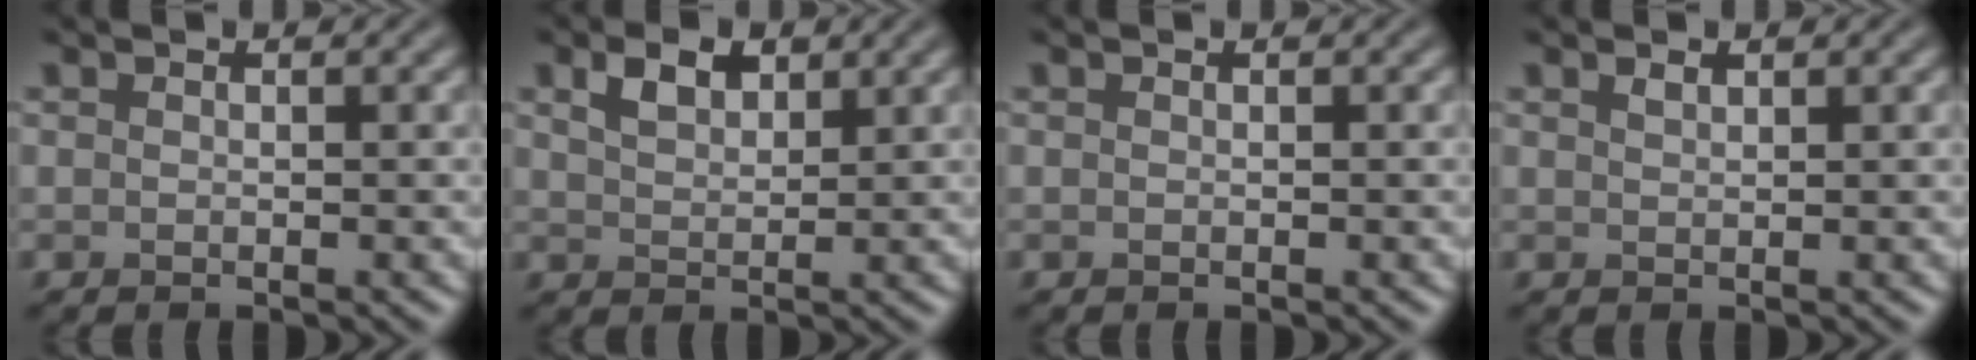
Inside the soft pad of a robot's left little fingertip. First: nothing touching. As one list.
[{"total": 2.6, "force": [1.6, 1.5, 1.5], "torque": [-0.033, 0.004, 0.033]}, {"total": 0.0}, {"total": 0.7, "force": [0.6, 0.2, 0.4], "torque": [-0.006, 0.000, 0.013]}]